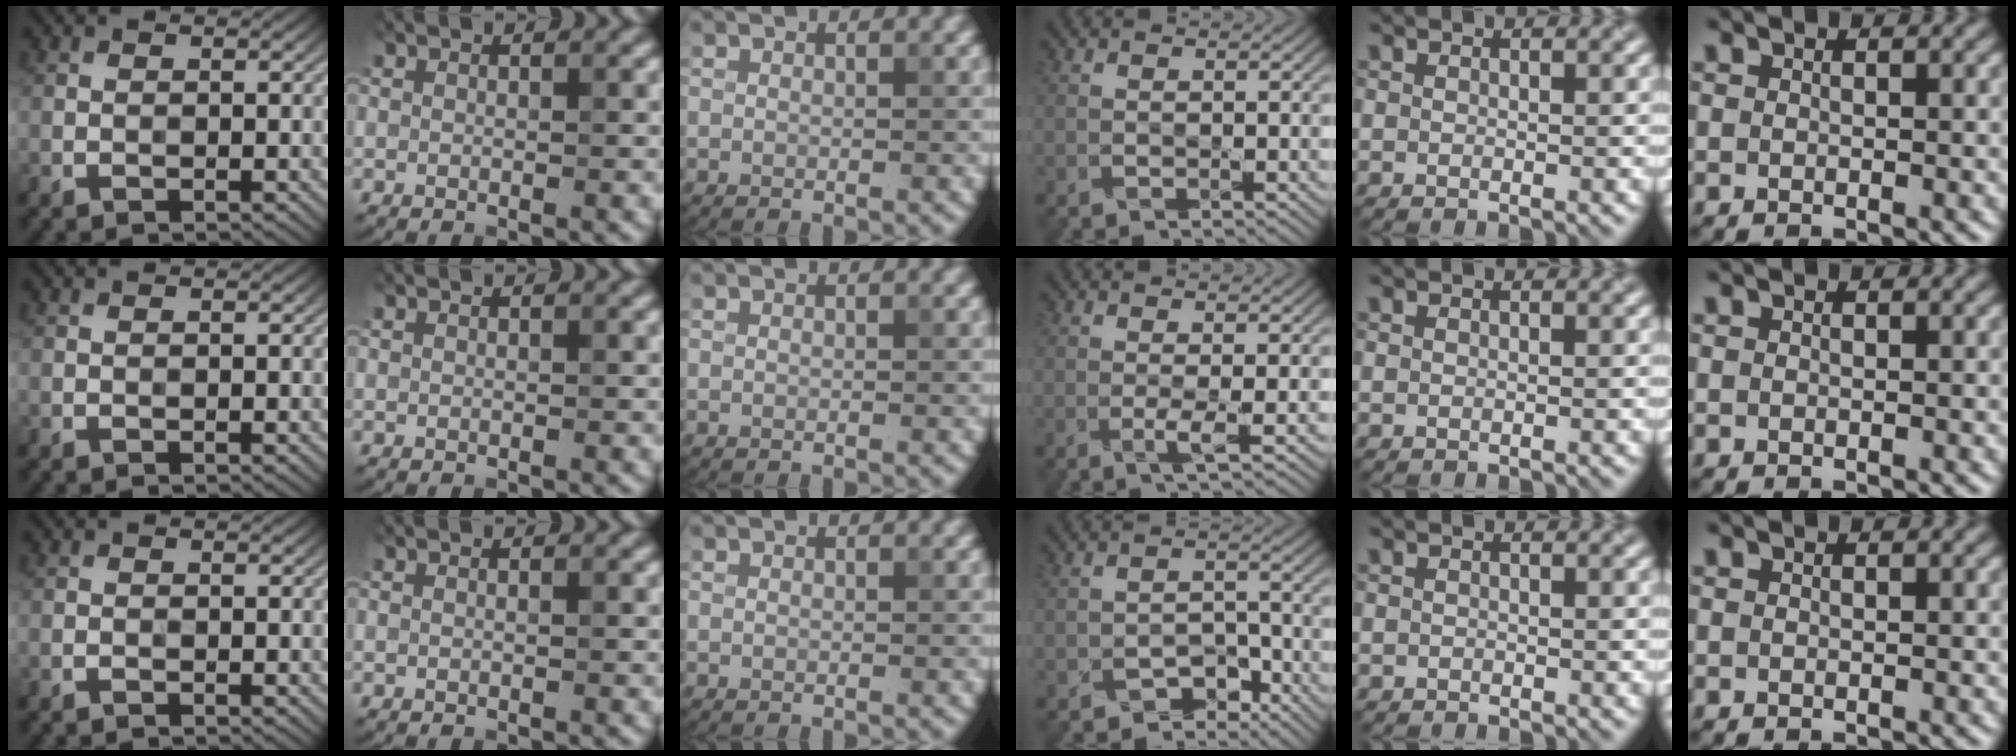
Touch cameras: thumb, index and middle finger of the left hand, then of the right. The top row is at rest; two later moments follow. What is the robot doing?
{"motion": "disassemble", "object": "velcro strap"}